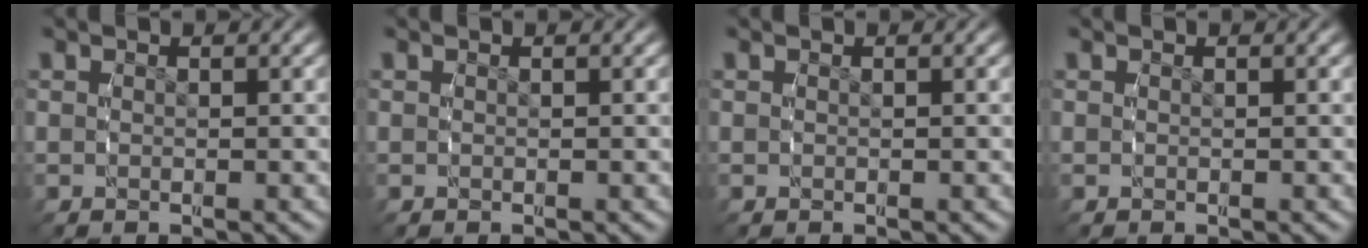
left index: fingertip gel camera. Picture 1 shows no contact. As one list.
[{"total": 0.0}, {"total": 0.0}, {"total": 0.0}]